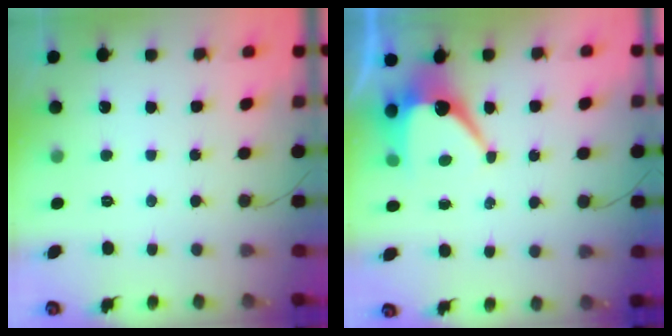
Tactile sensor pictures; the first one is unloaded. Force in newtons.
{"total": 7.9, "press": 7.9, "slide": 0.5}